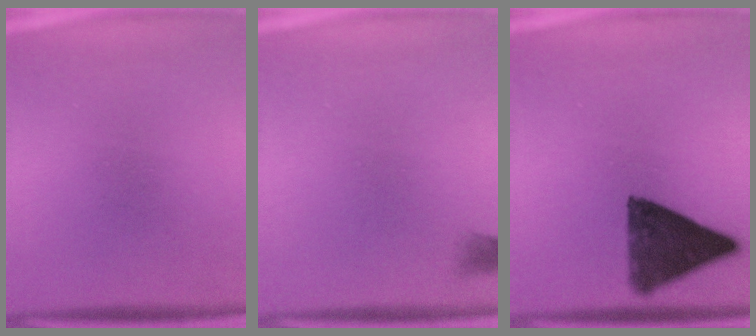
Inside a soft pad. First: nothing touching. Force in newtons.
{"total": 1.2}
{"total": 11.7}